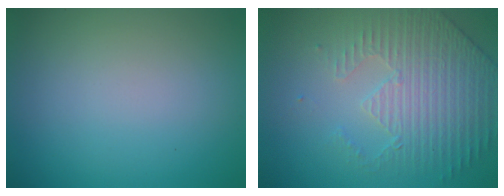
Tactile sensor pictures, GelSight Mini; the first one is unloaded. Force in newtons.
{"total": 4.5, "press": 3.6, "slide": 2.7}